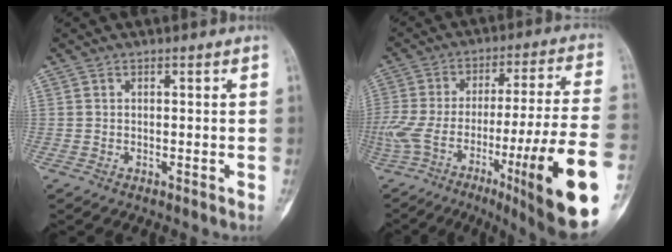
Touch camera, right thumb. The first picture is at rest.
{"total": 28.3, "force": [-10.6, 3.5, 26.0], "torque": [-0.413, 0.037, -0.164]}